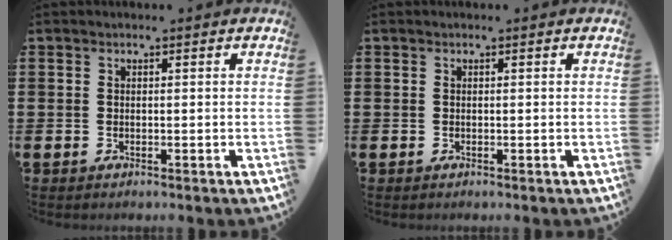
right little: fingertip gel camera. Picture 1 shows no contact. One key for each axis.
{"total": 0.0}